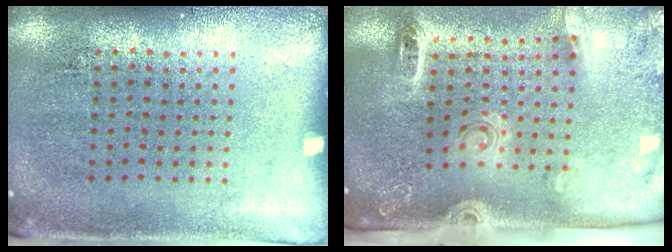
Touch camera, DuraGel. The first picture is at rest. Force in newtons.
{"total": 2.8, "press": 2.0, "slide": 2.0}